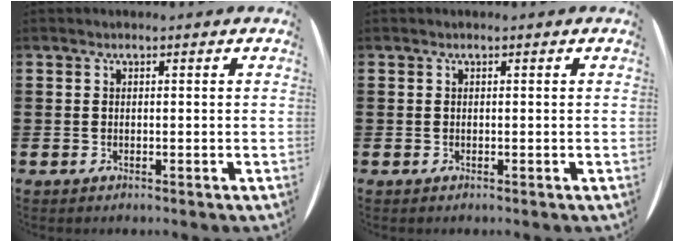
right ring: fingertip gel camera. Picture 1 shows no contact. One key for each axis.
{"total": 0.0}